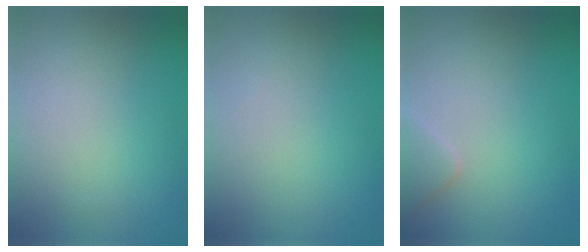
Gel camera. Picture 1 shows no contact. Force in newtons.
{"total": 0.0}
{"total": 1.8, "press": 1.8, "slide": 0.2}